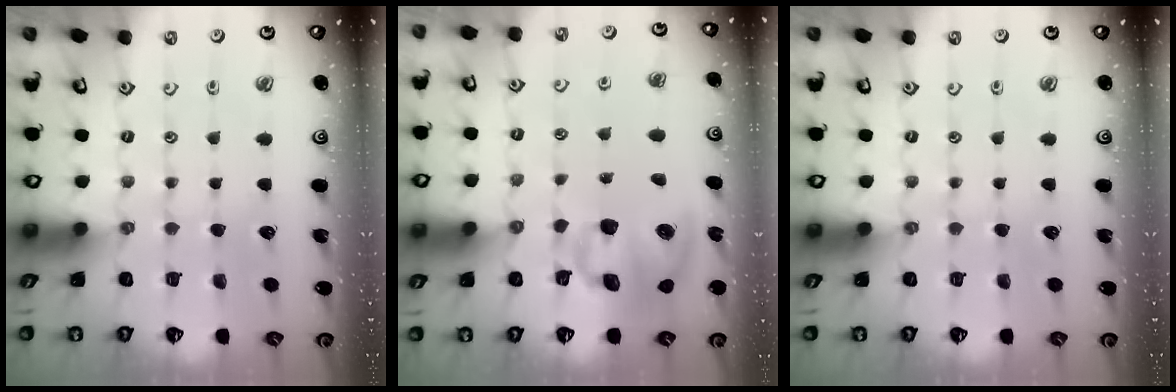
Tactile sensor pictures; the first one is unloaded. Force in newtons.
{"total": 11.1, "press": 11.0, "slide": 1.9}
{"total": 0.0}